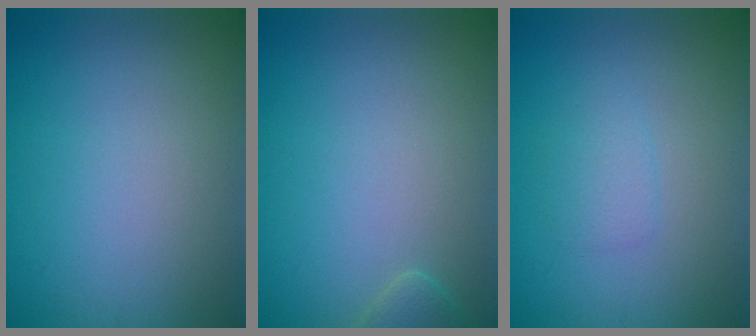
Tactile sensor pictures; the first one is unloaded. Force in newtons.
{"total": 1.4, "press": 1.4, "slide": 0.2}
{"total": 1.4, "press": 1.4, "slide": 0.1}